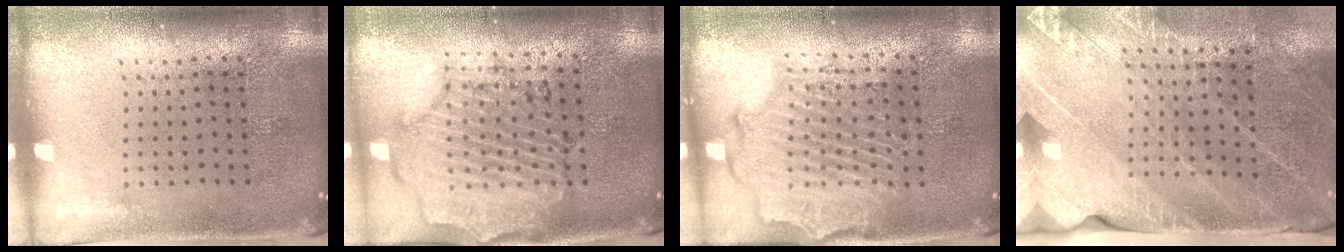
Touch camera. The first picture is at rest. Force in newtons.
{"total": 1.5, "press": 1.5, "slide": 0.3}
{"total": 2.2, "press": 2.1, "slide": 0.5}
{"total": 2.7, "press": 2.6, "slide": 0.7}